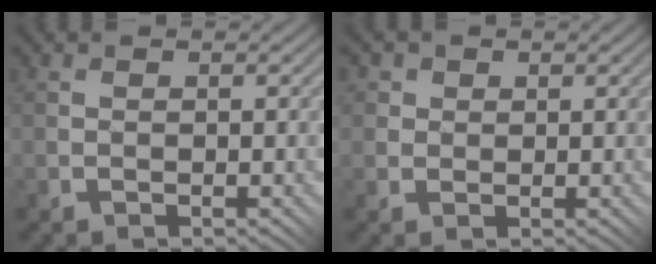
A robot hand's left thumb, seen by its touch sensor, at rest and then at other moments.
{"total": 3.5, "force": [1.7, 3.0, 0.7], "torque": [-0.022, 0.012, 0.022]}